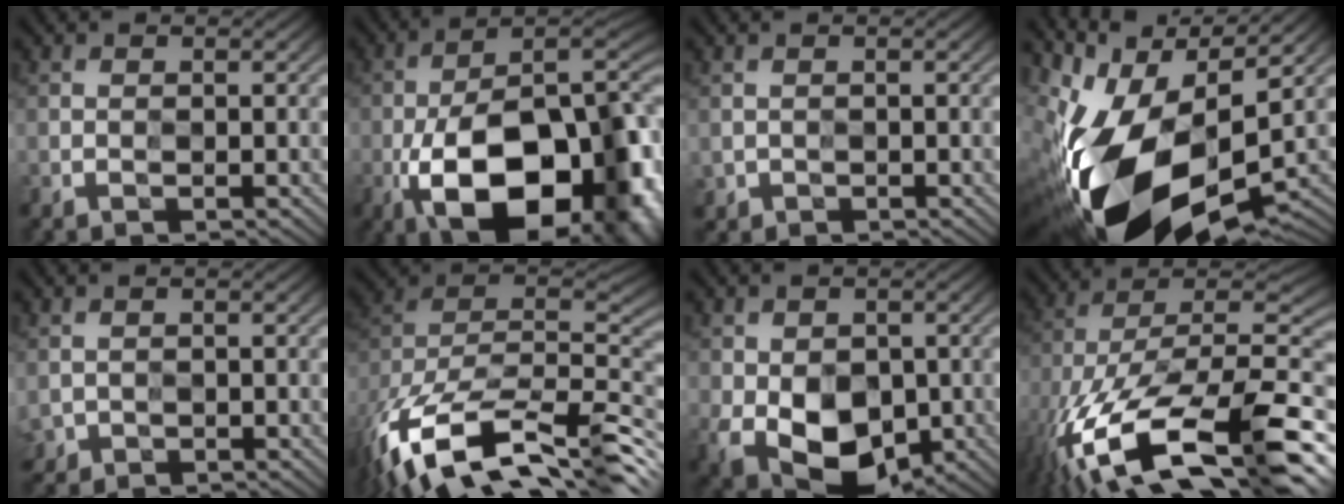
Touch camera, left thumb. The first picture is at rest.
{"total": 19.6, "force": [-8.0, 9.3, 15.3], "torque": [-0.225, -0.031, -0.118]}
{"total": 1.4, "force": [-0.7, 1.2, 0.2], "torque": [-0.009, -0.013, -0.012]}
{"total": 15.5, "force": [-2.2, 8.0, 13.1], "torque": [-0.267, -0.026, -0.022]}
{"total": 2.4, "force": [-1.0, 2.0, 1.0], "torque": [-0.035, -0.017, -0.015]}
{"total": 14.8, "force": [-7.9, 7.0, 10.4], "torque": [-0.241, -0.006, -0.142]}
{"total": 8.1, "force": [-1.4, 6.0, 5.2], "torque": [-0.115, -0.025, -0.021]}
{"total": 18.6, "force": [-9.5, 8.3, 13.7], "torque": [-0.275, -0.023, -0.152]}